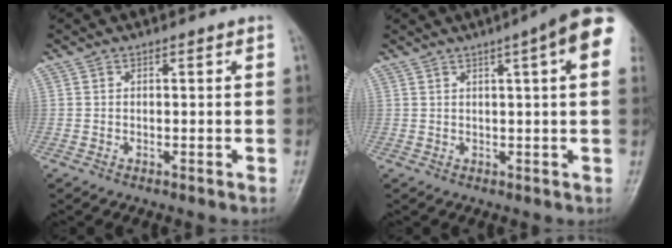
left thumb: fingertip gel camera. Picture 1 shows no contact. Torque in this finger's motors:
{"motor_torque": [-0.03, 0.28, 2.17, -0.59, 0.21]}